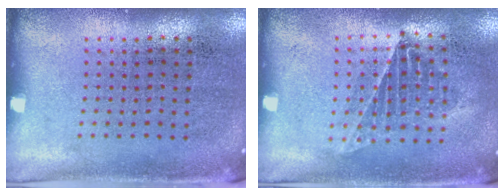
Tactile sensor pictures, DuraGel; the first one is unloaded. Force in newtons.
{"total": 1.1, "press": 1.0, "slide": 0.2}